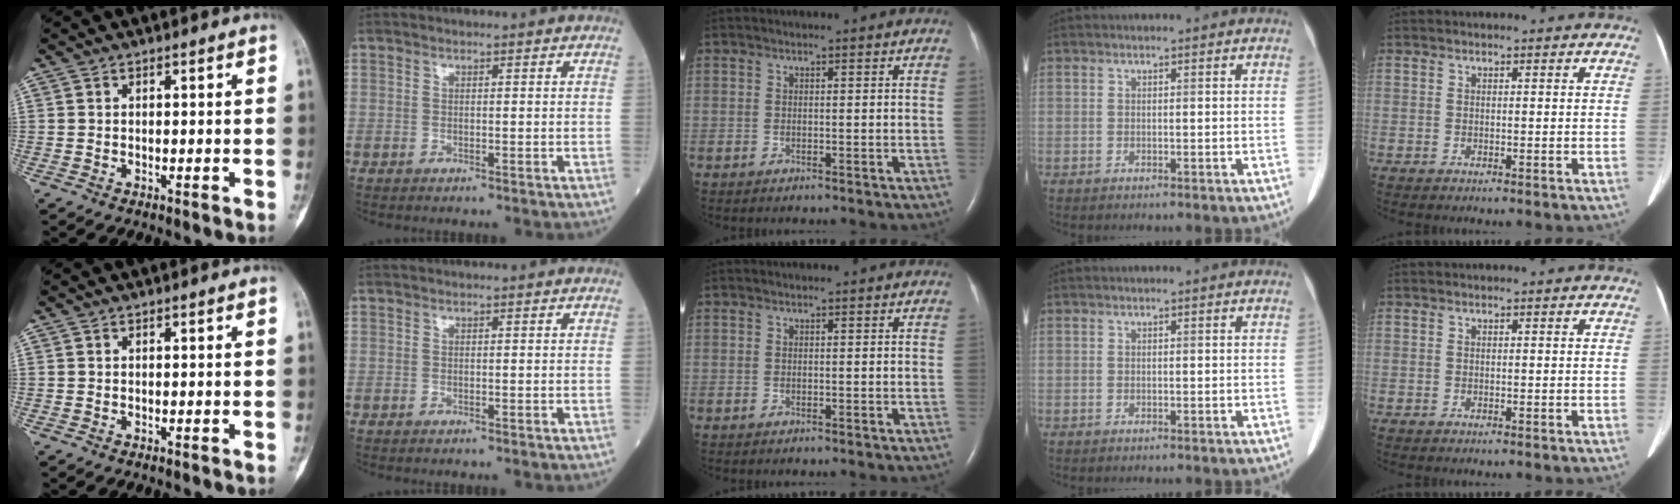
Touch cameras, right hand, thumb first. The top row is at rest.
{}